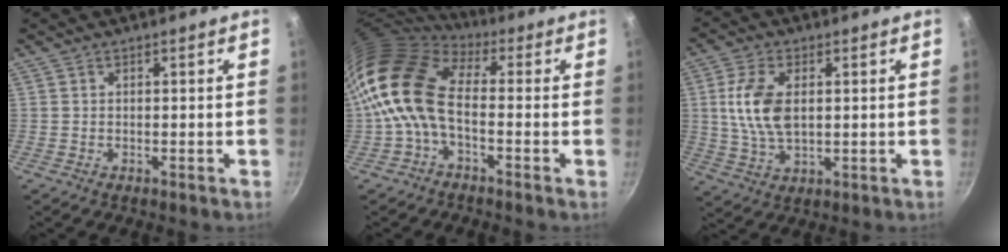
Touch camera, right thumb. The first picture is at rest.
{"total": 12.5, "force": [-1.4, 7.4, 10.0], "torque": [-0.177, 0.027, -0.047]}
{"total": 10.1, "force": [1.5, 5.5, 8.3], "torque": [-0.161, -0.003, 0.030]}